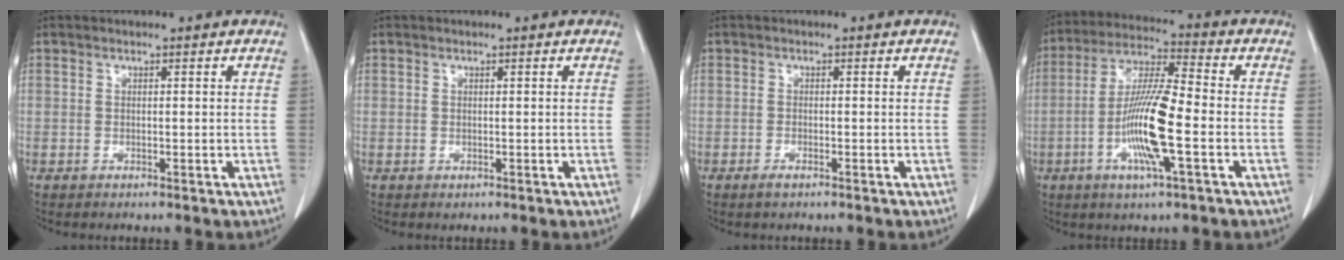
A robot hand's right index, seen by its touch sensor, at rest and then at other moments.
{"total": 0.5, "force": [0.0, 0.5, 0.0], "torque": [0.002, 0.004, -0.002]}
{"total": 0.7, "force": [-0.5, 0.2, 0.4], "torque": [-0.009, 0.000, -0.005]}
{"total": 12.6, "force": [-3.3, 0.9, 12.2], "torque": [-0.238, -0.006, -0.068]}